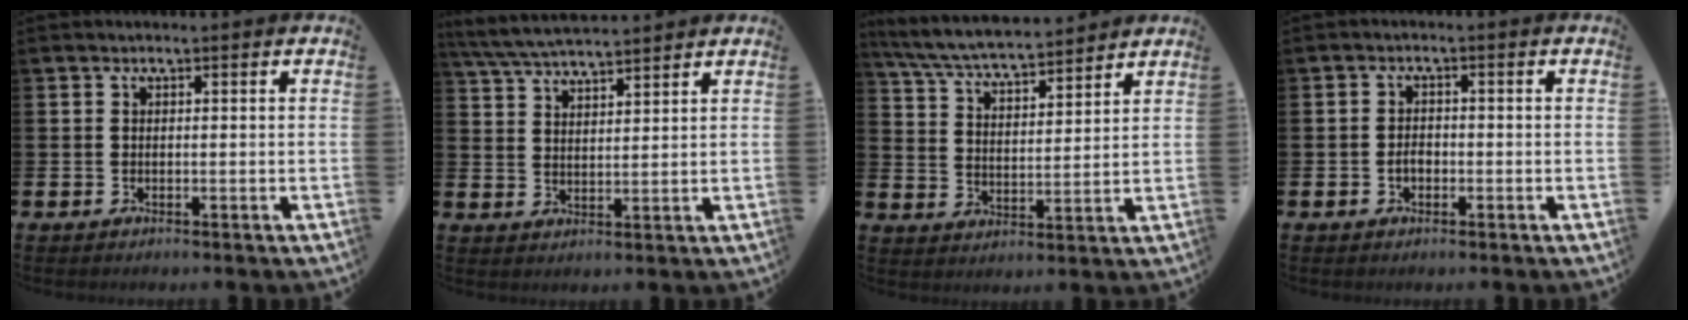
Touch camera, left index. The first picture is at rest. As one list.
[{"total": 5.4, "force": [5.3, 0.4, 1.3], "torque": [-0.047, -0.022, 0.096]}, {"total": 6.5, "force": [6.3, 0.5, 1.6], "torque": [-0.060, -0.042, 0.110]}, {"total": 1.7, "force": [-0.5, 1.2, 1.0], "torque": [-0.006, -0.002, -0.015]}]